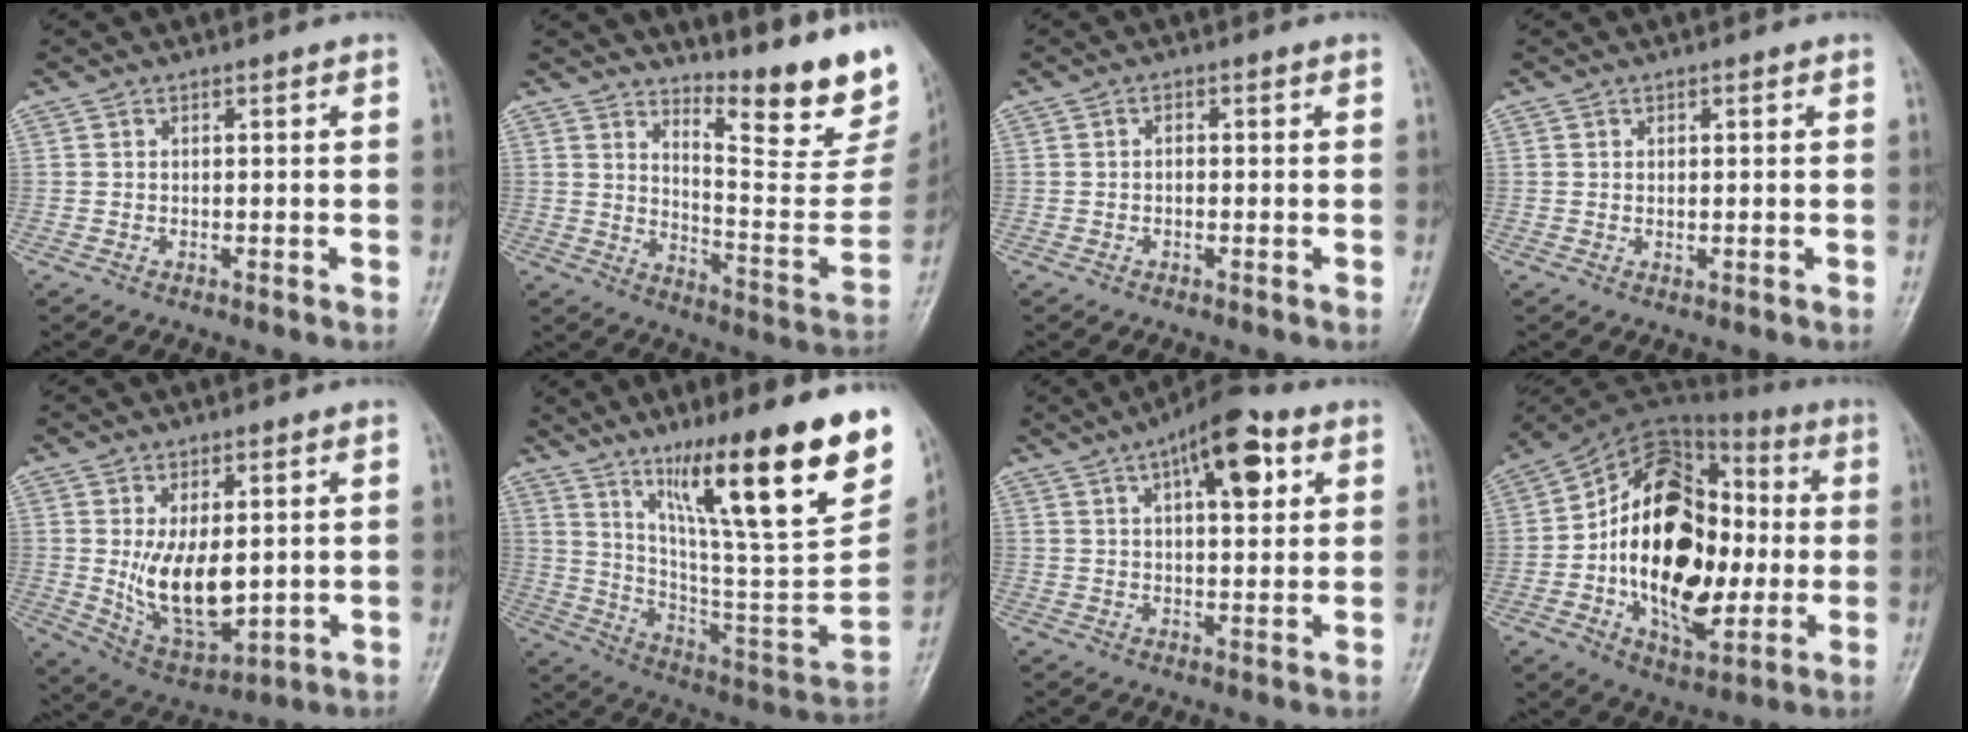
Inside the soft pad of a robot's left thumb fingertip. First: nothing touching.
{"total": 18.0, "force": [14.4, 4.4, 9.8], "torque": [-0.094, -0.135, 0.196]}
{"total": 1.0, "force": [-0.1, 0.6, 0.8], "torque": [-0.011, 0.004, -0.004]}
{"total": 1.0, "force": [0.2, 0.5, 0.9], "torque": [-0.016, -0.002, 0.007]}
{"total": 12.4, "force": [0.7, 6.5, 10.5], "torque": [-0.158, -0.021, 0.033]}
{"total": 31.4, "force": [16.9, 5.9, 25.8], "torque": [-0.357, -0.056, 0.282]}
{"total": 12.1, "force": [5.3, 4.8, 9.8], "torque": [-0.119, -0.003, 0.072]}
{"total": 25.5, "force": [-1.9, 15.9, 19.9], "torque": [-0.299, 0.019, -0.027]}